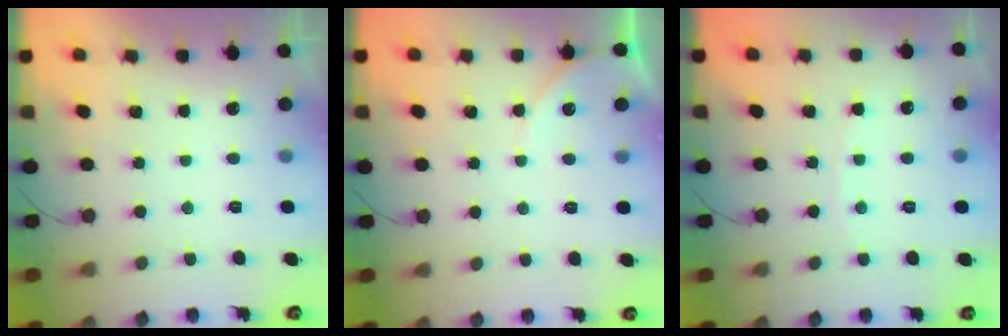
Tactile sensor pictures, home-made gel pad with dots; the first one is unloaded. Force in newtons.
{"total": 5.5, "press": 5.4, "slide": 0.7}
{"total": 3.8, "press": 3.8, "slide": 0.4}